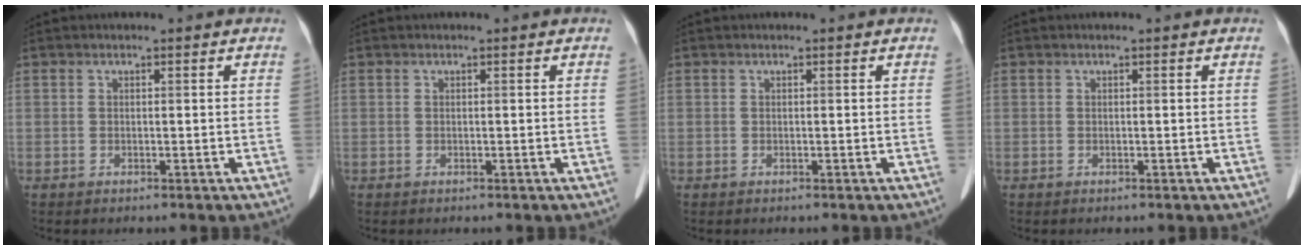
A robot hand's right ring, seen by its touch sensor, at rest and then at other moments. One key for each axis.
{"total": 0.0}
{"total": 0.0}
{"total": 0.0}